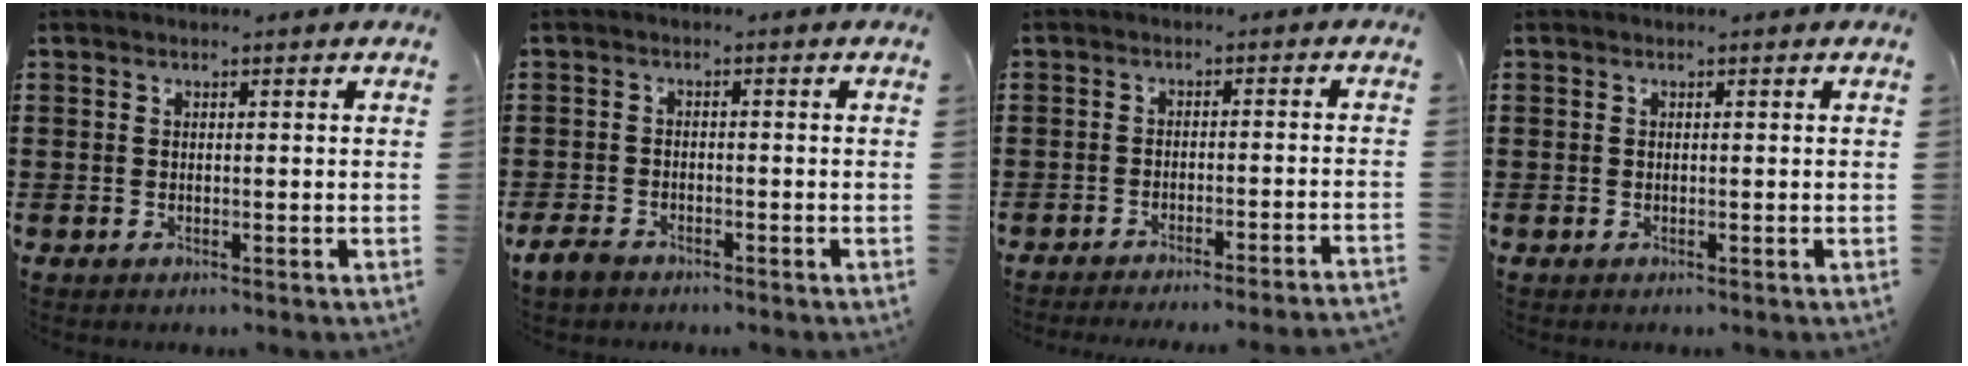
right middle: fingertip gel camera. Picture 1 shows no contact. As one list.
[{"total": 2.4, "force": [-1.9, 1.1, 0.9], "torque": [-0.034, 0.000, -0.045]}, {"total": 2.6, "force": [-2.5, -0.6, 0.6], "torque": [-0.011, 0.000, -0.054]}, {"total": 0.0}]